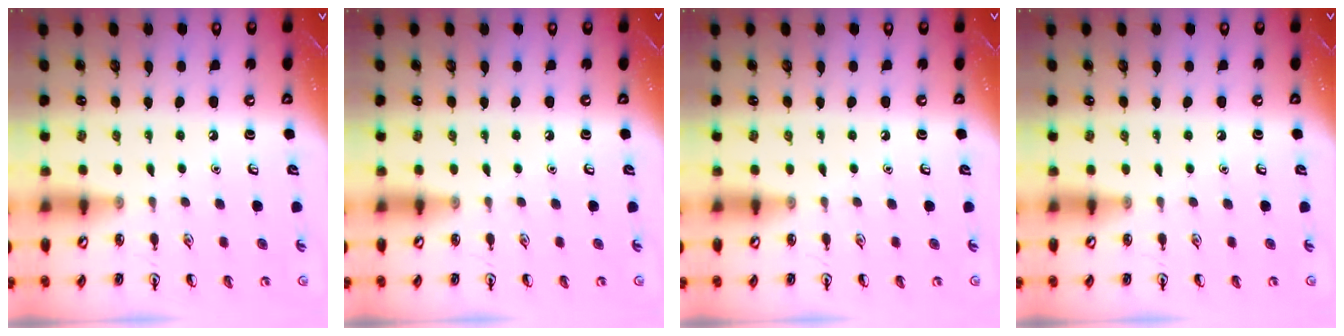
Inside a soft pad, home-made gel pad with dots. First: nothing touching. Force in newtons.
{"total": 0.0}
{"total": 0.0}
{"total": 0.0}